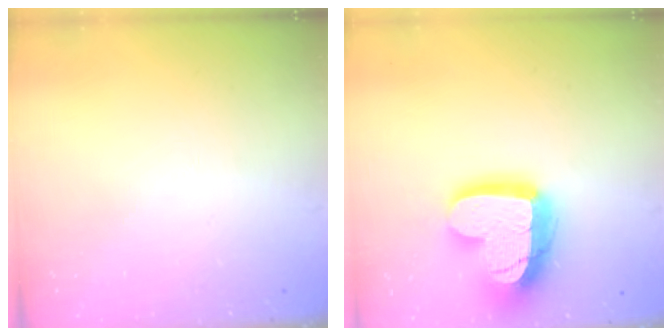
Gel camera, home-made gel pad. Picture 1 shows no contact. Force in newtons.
{"total": 19.3, "press": 19.2, "slide": 1.7}